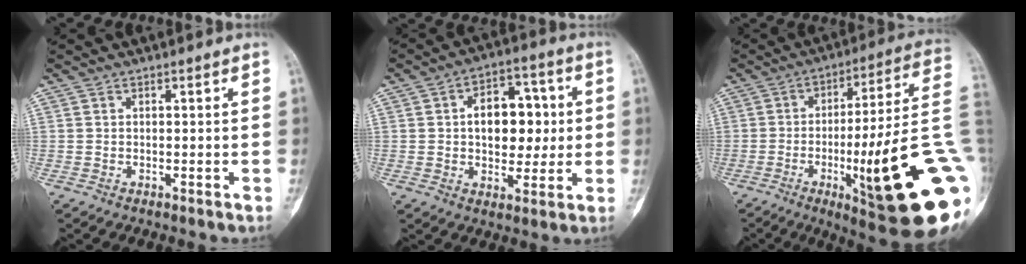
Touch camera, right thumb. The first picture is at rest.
{"total": 12.6, "force": [1.1, 8.0, 9.7], "torque": [-0.095, 0.018, 0.015]}
{"total": 28.0, "force": [-6.6, 4.4, 26.8], "torque": [-0.331, 0.003, -0.093]}